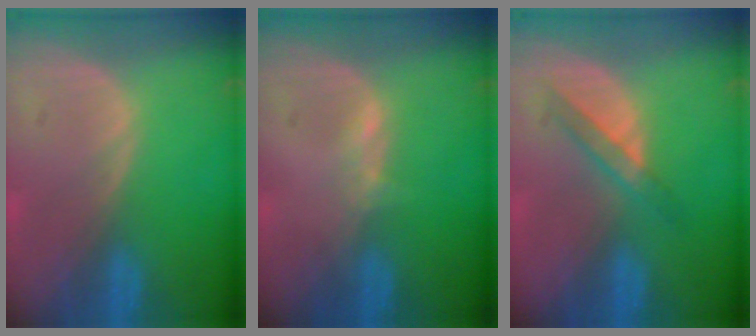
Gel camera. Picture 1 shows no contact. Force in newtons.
{"total": 1.1, "press": 1.1, "slide": 0.3}
{"total": 3.6, "press": 3.4, "slide": 1.1}